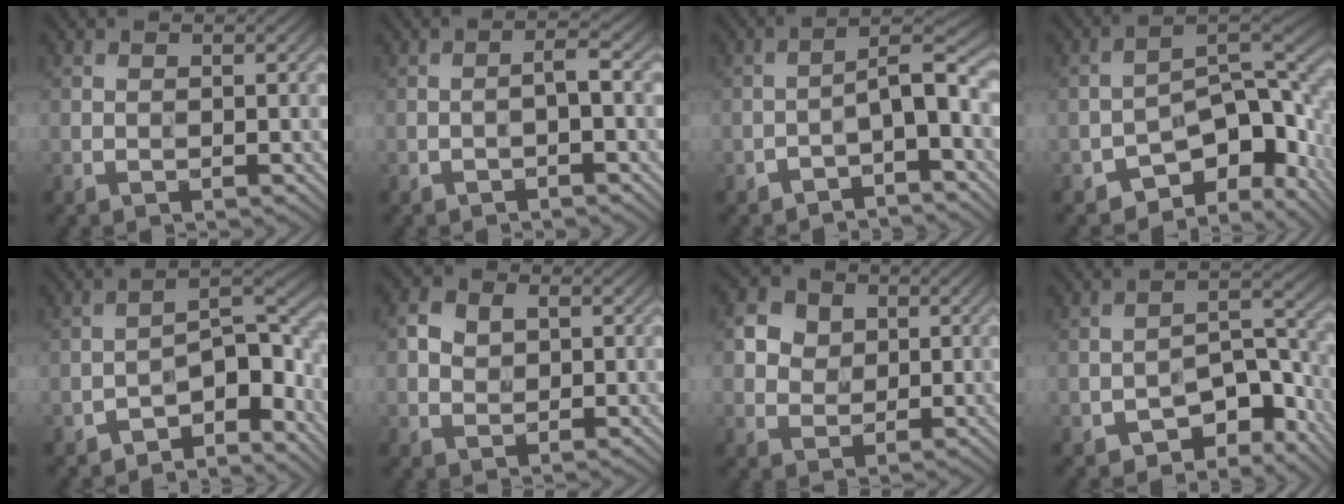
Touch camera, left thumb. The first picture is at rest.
{"total": 1.7, "force": [-0.8, 0.2, 1.5], "torque": [-0.026, 0.008, -0.019]}
{"total": 4.8, "force": [-2.3, 1.4, 3.9], "torque": [-0.061, 0.015, -0.046]}
{"total": 11.6, "force": [-5.4, 5.8, 8.5], "torque": [-0.118, -0.009, -0.090]}
{"total": 6.4, "force": [-4.7, 2.1, 3.9], "torque": [-0.045, 0.010, -0.091]}
{"total": 3.7, "force": [1.0, 2.8, 2.2], "torque": [-0.048, 0.003, 0.012]}
{"total": 4.8, "force": [1.3, 4.1, 2.1], "torque": [-0.055, 0.005, 0.016]}
{"total": 7.5, "force": [-5.1, 3.7, 4.1], "torque": [-0.048, 0.003, -0.090]}